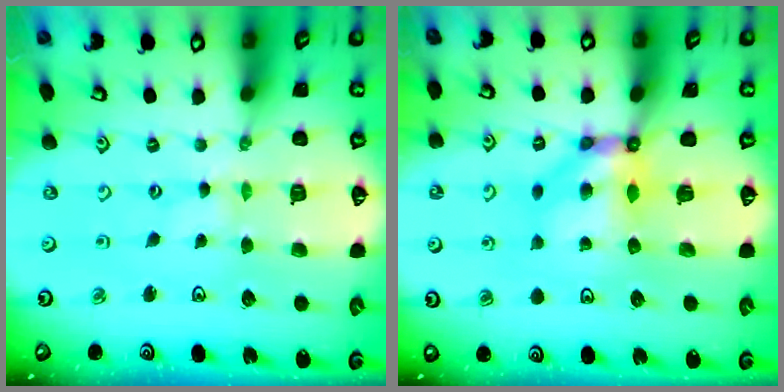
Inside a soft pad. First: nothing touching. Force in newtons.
{"total": 7.4, "press": 7.4, "slide": 0.3}